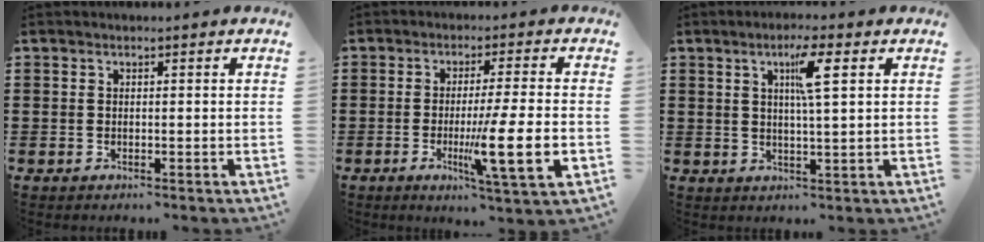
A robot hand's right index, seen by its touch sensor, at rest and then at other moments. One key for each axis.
{"total": 10.2, "fx": -2.4, "fy": 0.2, "fz": 9.9, "tx": -0.176, "ty": -0.018, "tz": -0.044}
{"total": 5.4, "fx": 2.1, "fy": 0.2, "fz": 5.0, "tx": -0.087, "ty": -0.003, "tz": 0.027}